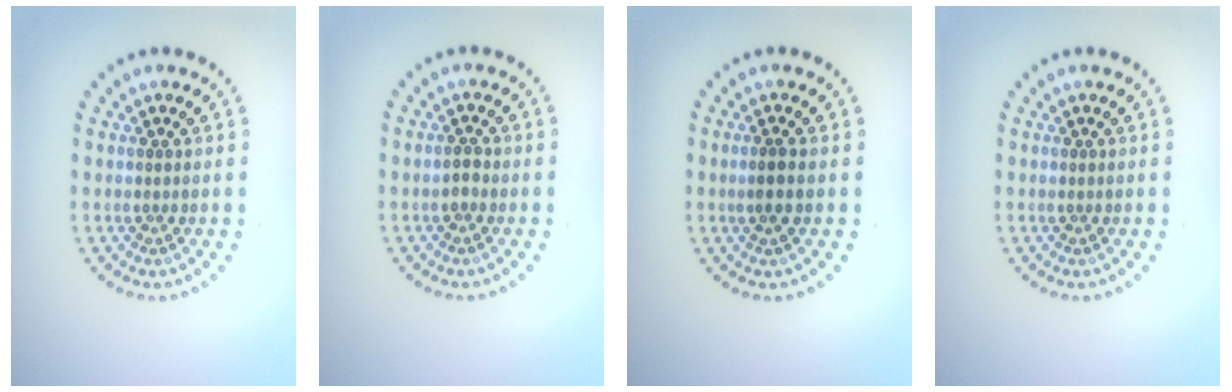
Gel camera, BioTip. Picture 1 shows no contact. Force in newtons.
{"total": 0.9, "press": 0.9, "slide": 0.2}
{"total": 1.5, "press": 1.4, "slide": 0.7}
{"total": 0.0}